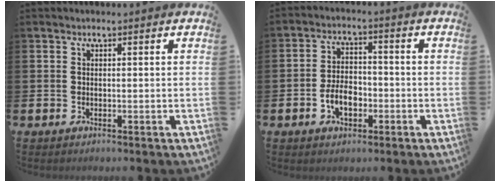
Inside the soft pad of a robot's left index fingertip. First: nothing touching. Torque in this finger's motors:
{"motor_torque": [0.36, 0.19, 0.25, 0.07]}